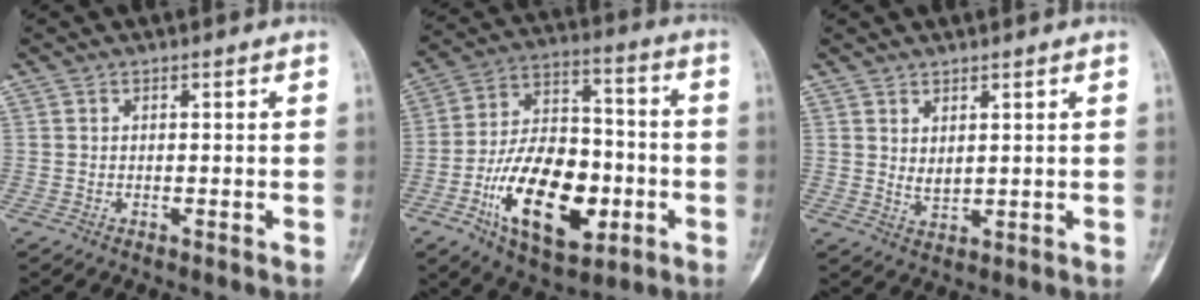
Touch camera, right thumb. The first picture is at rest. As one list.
[{"total": 21.5, "force": [-6.9, 11.9, 16.5], "torque": [-0.250, 0.035, -0.107]}, {"total": 2.7, "force": [1.2, 1.3, 2.0], "torque": [-0.032, -0.016, 0.028]}]